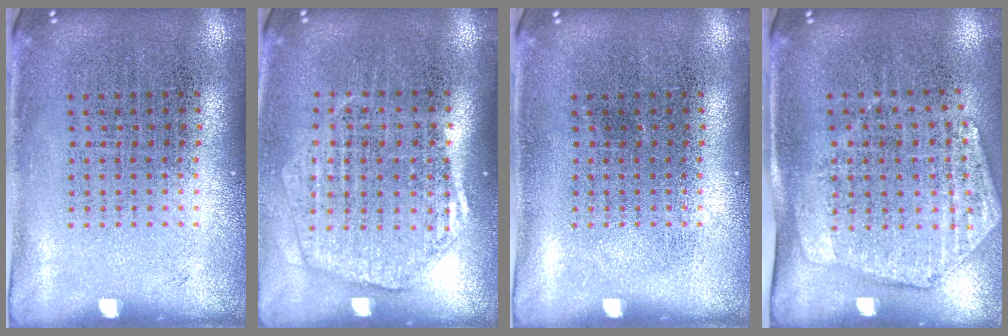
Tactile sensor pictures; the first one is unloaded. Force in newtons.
{"total": 1.9, "press": 1.7, "slide": 0.8}
{"total": 0.0}
{"total": 1.9, "press": 1.6, "slide": 1.1}